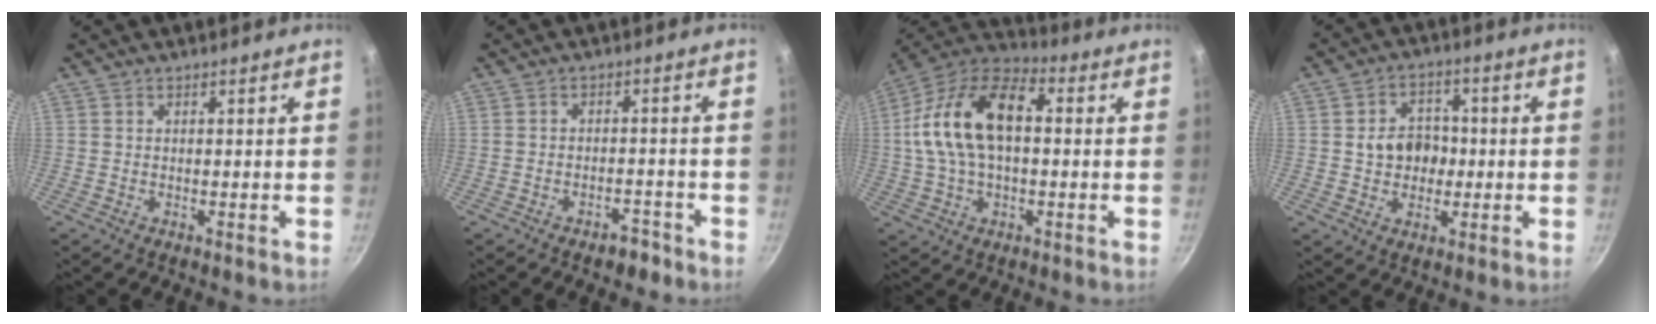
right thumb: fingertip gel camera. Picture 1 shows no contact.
{"total": 3.6, "force": [-2.6, 1.9, 1.7], "torque": [-0.010, 0.030, -0.024]}
{"total": 18.5, "force": [1.7, 10.6, 15.1], "torque": [-0.271, 0.037, 0.013]}
{"total": 8.2, "force": [-0.2, 6.7, 4.7], "torque": [-0.046, 0.011, -0.008]}